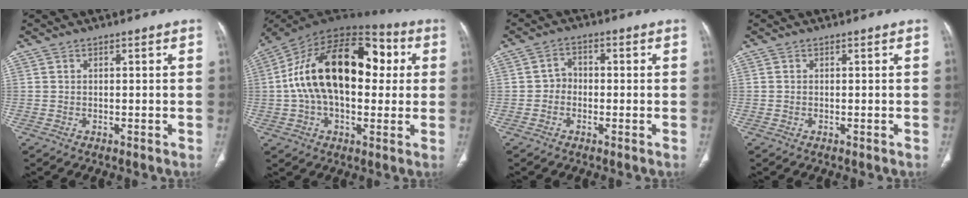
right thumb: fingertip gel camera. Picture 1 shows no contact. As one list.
[{"total": 24.8, "force": [3.2, 14.5, 19.9], "torque": [-0.333, 0.042, 0.043]}, {"total": 3.1, "force": [-0.8, 2.7, 1.4], "torque": [-0.008, 0.015, -0.023]}, {"total": 0.0}]